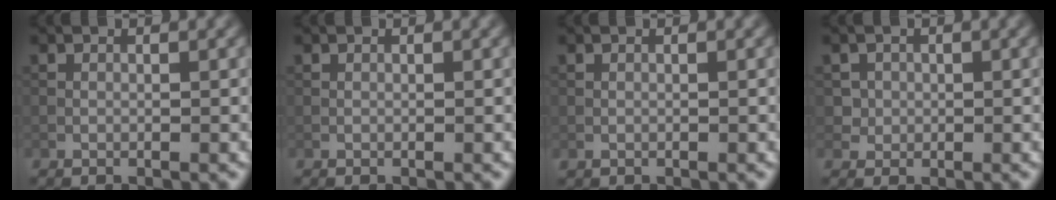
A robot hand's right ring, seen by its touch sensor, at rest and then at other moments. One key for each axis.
{"total": 0.0}
{"total": 0.0}
{"total": 1.8, "fx": 0.3, "fy": 1.8, "fz": 0.3, "tx": -0.001, "ty": -0.008, "tz": 0.022}